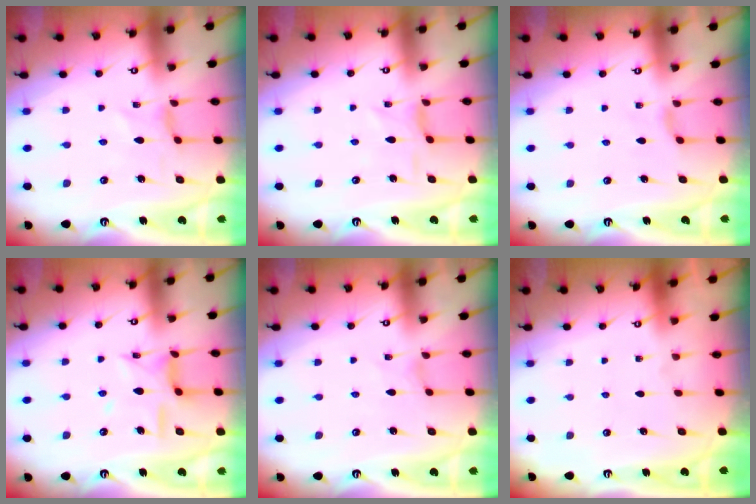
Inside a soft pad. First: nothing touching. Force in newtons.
{"total": 2.1, "press": 2.1, "slide": 0.5}
{"total": 2.1, "press": 2.1, "slide": 0.4}
{"total": 10.9, "press": 10.8, "slide": 0.9}
{"total": 0.0}
{"total": 0.0}